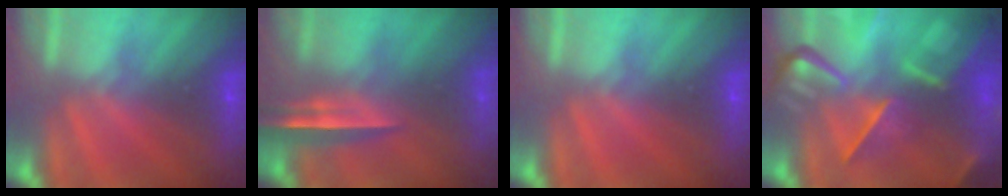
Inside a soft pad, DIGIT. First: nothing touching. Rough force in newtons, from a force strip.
{"total": 4.5}
{"total": 0.0}
{"total": 7.3}